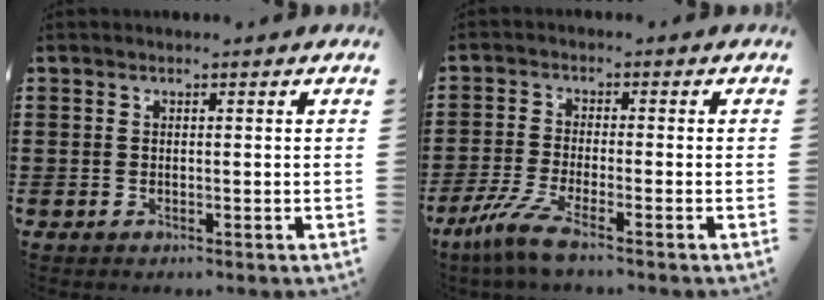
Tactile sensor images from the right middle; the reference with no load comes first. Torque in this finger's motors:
{"motor_torque": [1.64, -0.50, 0.35, 0.10]}